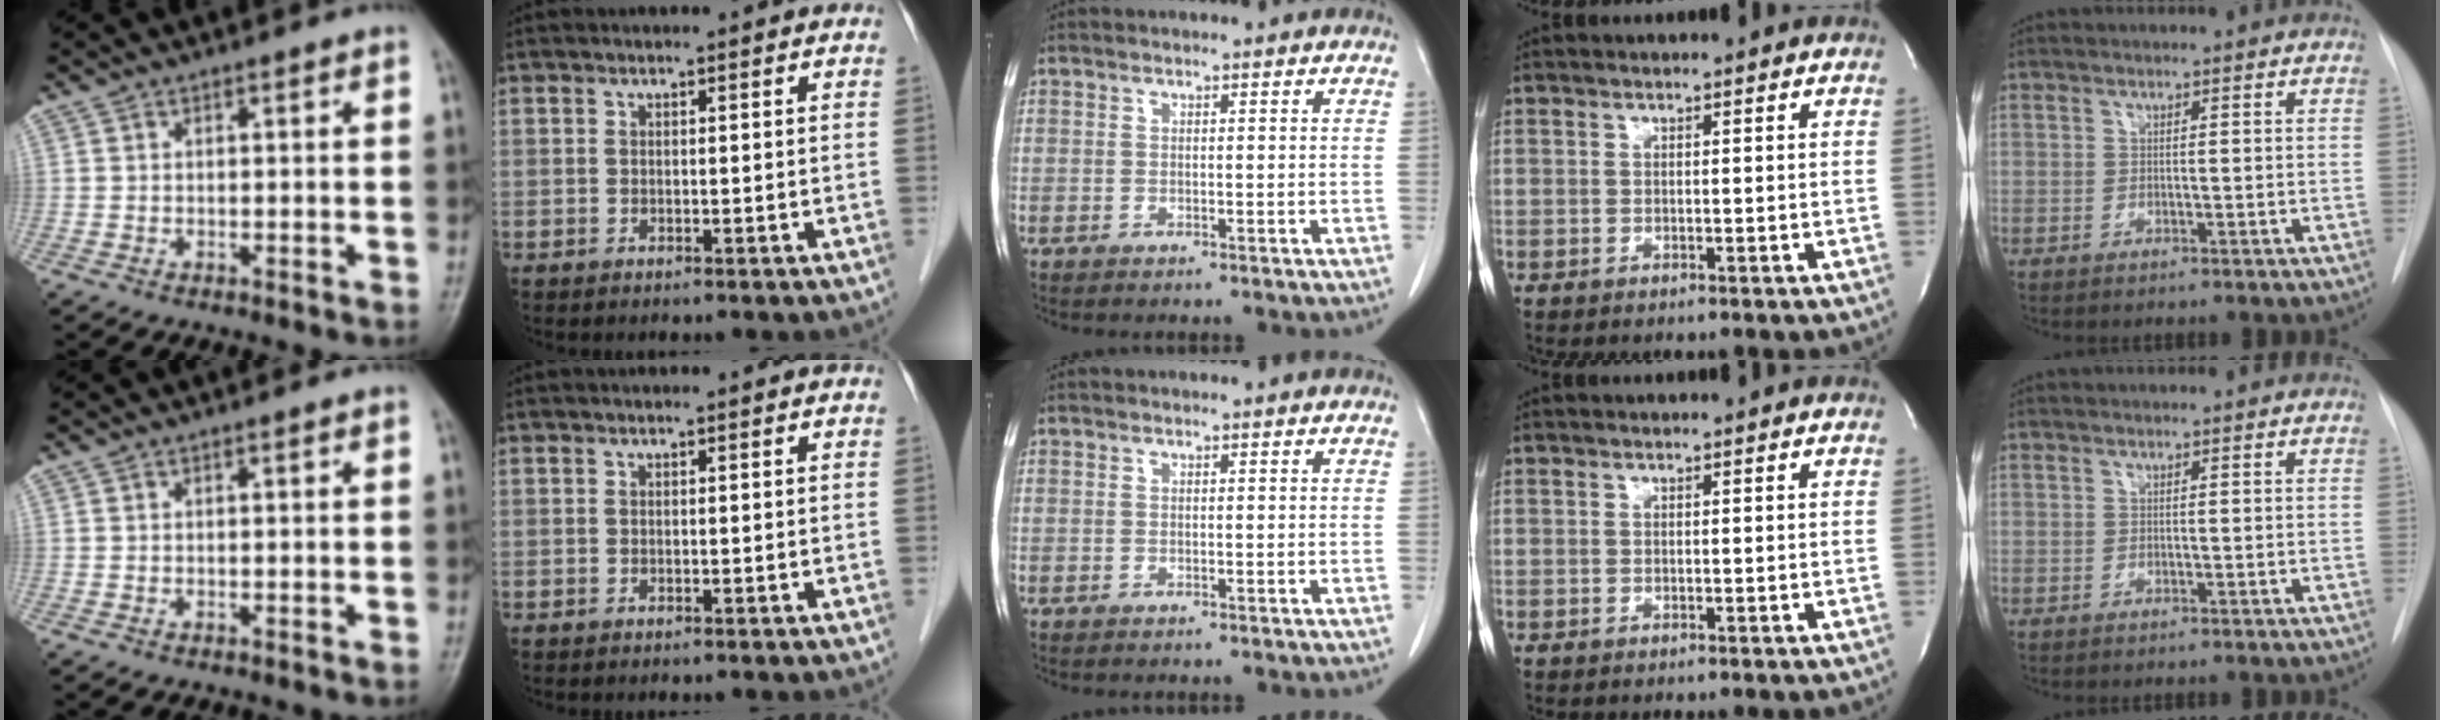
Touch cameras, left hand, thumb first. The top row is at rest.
{}